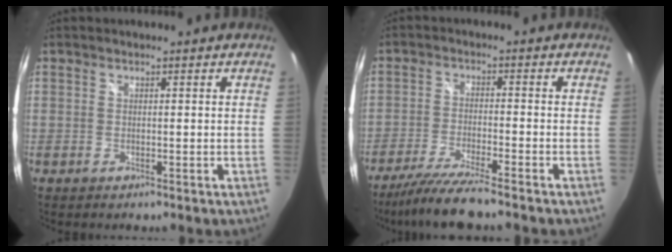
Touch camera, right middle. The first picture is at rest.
{"total": 8.7, "force": [-7.5, -0.7, 4.3], "torque": [-0.101, -0.024, -0.135]}